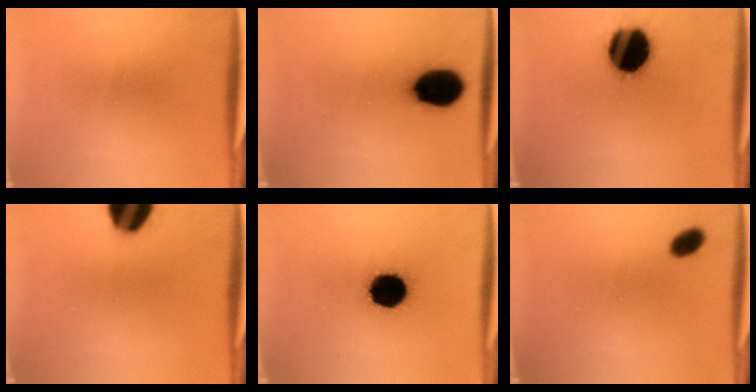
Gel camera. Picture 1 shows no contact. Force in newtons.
{"total": 13.6}
{"total": 19.4}
{"total": 14.6}
{"total": 15.3}
{"total": 3.3}